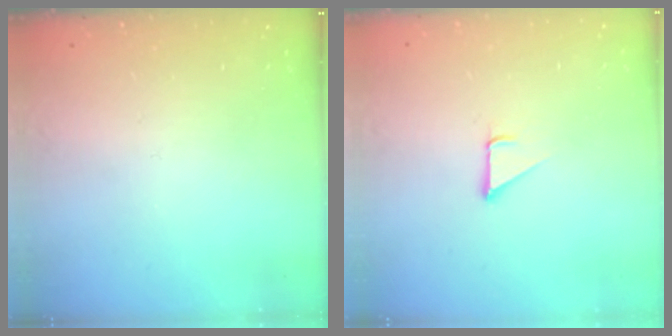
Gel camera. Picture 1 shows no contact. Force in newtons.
{"total": 1.9, "press": 1.9, "slide": 0.1}